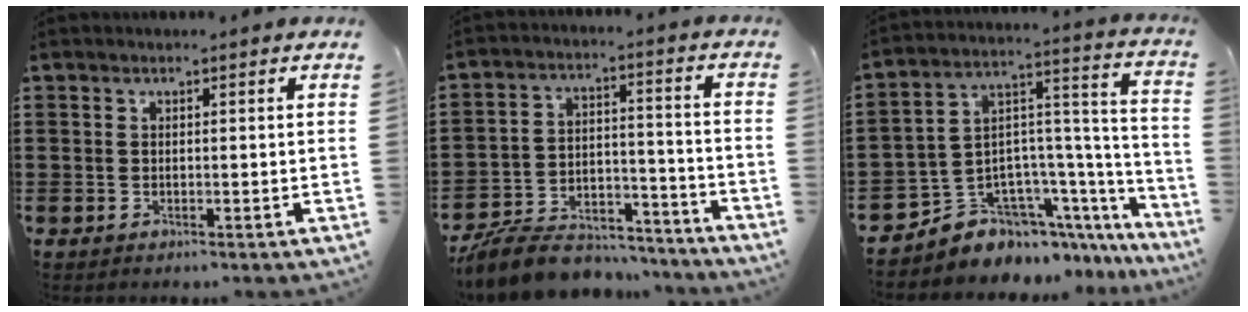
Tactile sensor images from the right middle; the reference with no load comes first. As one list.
[{"total": 8.5, "force": [-8.0, 2.0, 2.1], "torque": [-0.041, 0.021, -0.156]}, {"total": 6.9, "force": [-5.5, 4.0, 0.3], "torque": [-0.021, -0.009, -0.106]}]